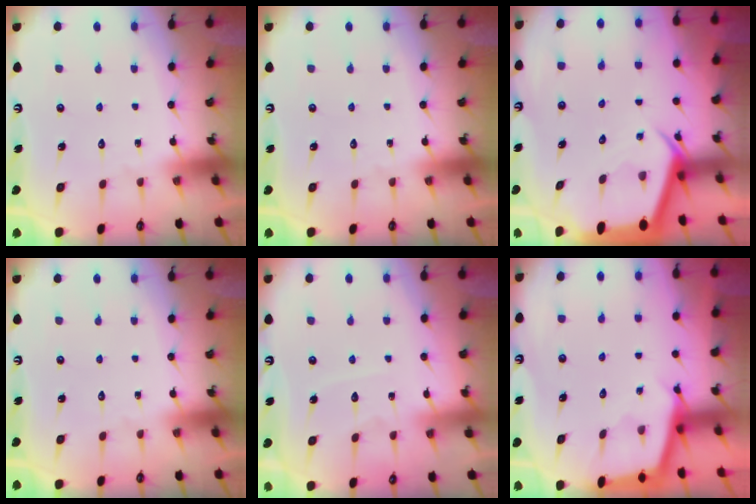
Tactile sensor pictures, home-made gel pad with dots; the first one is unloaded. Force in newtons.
{"total": 0.0}
{"total": 3.8, "press": 3.8, "slide": 0.4}
{"total": 0.0}
{"total": 6.1, "press": 6.0, "slide": 0.7}
{"total": 2.4, "press": 2.4, "slide": 0.2}